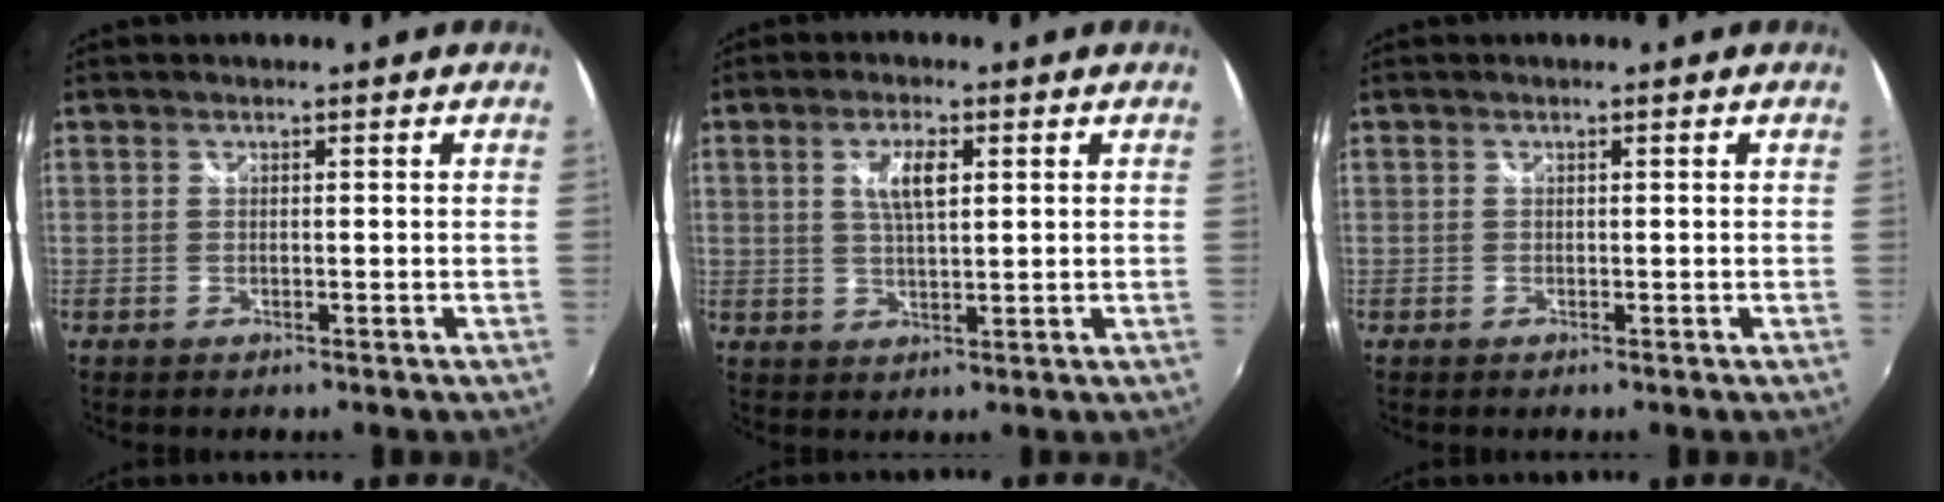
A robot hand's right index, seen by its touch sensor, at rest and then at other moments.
{"total": 5.1, "force": [1.6, 1.8, 4.6], "torque": [-0.082, 0.002, 0.029]}
{"total": 0.0}